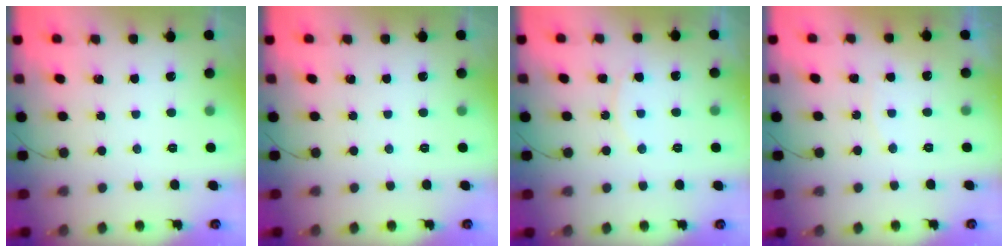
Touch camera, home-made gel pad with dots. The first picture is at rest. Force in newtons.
{"total": 0.0}
{"total": 6.0, "press": 6.0, "slide": 0.6}
{"total": 4.2, "press": 4.2, "slide": 0.3}